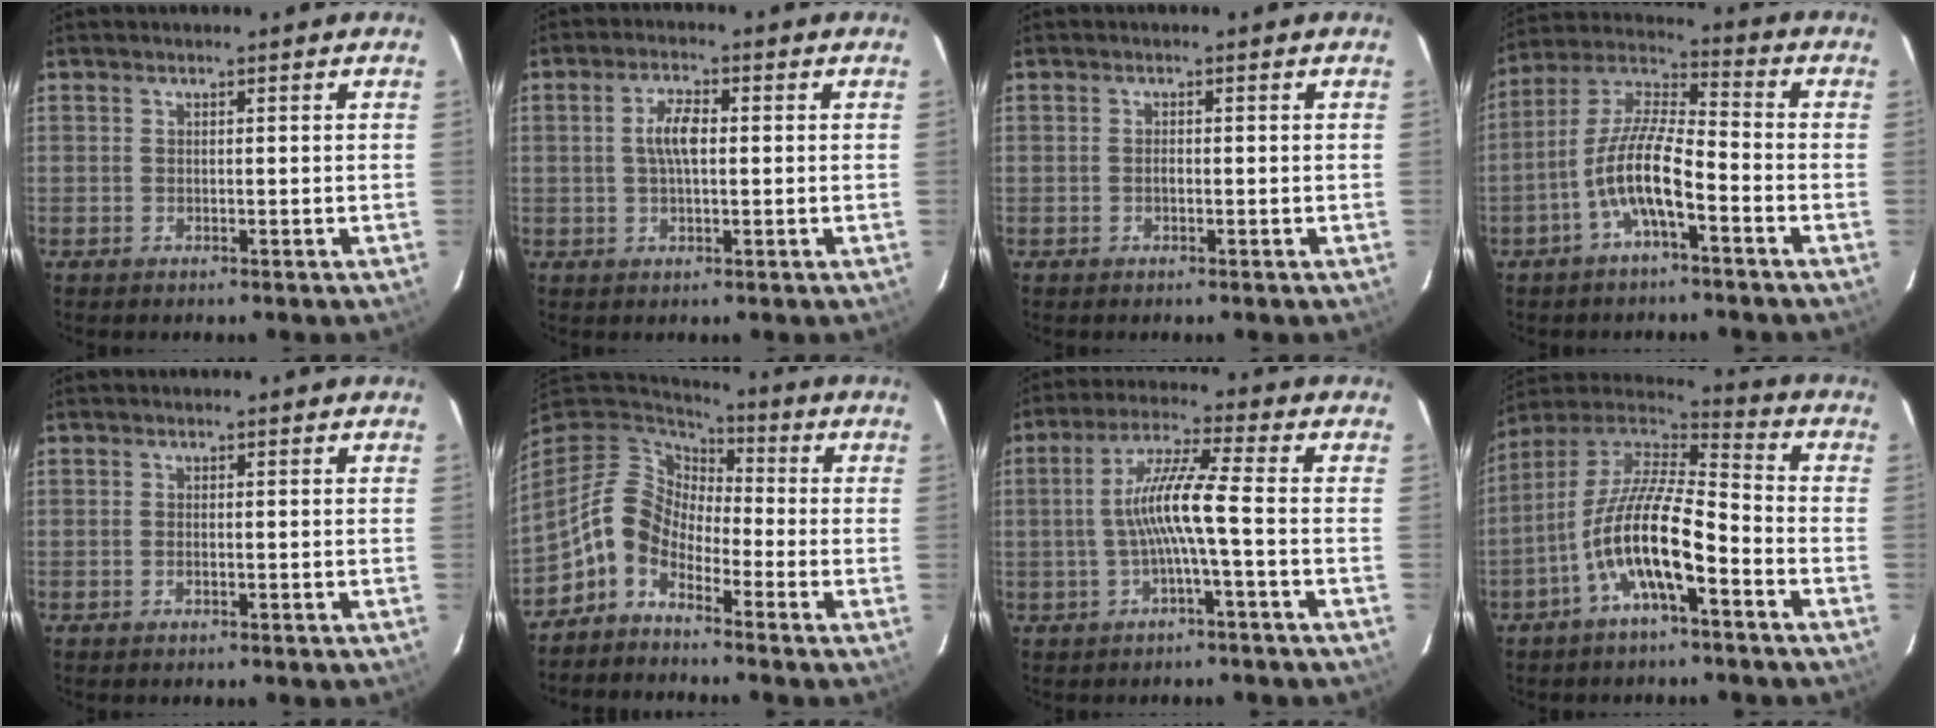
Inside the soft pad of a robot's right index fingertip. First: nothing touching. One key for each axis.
{"total": 4.8, "fx": 0.4, "fy": 1.9, "fz": 4.4, "tx": -0.086, "ty": 0.010, "tz": 0.008}
{"total": 0.9, "fx": -0.4, "fy": 0.5, "fz": 0.7, "tx": -0.013, "ty": 0.003, "tz": -0.007}
{"total": 11.0, "fx": -4.9, "fy": 2.6, "fz": 9.5, "tx": -0.199, "ty": 0.007, "tz": -0.097}
{"total": 0.8, "fx": -0.4, "fy": 0.3, "fz": 0.7, "tx": -0.015, "ty": 0.001, "tz": -0.007}
{"total": 9.2, "fx": -5.1, "fy": 5.7, "fz": 5.1, "tx": -0.096, "ty": 0.022, "tz": -0.118}
{"total": 8.5, "fx": -1.7, "fy": -0.6, "fz": 8.3, "tx": -0.171, "ty": 0.010, "tz": -0.029}
{"total": 15.3, "fx": -6.7, "fy": 4.2, "fz": 13.1, "tx": -0.252, "ty": -0.006, "tz": -0.134}